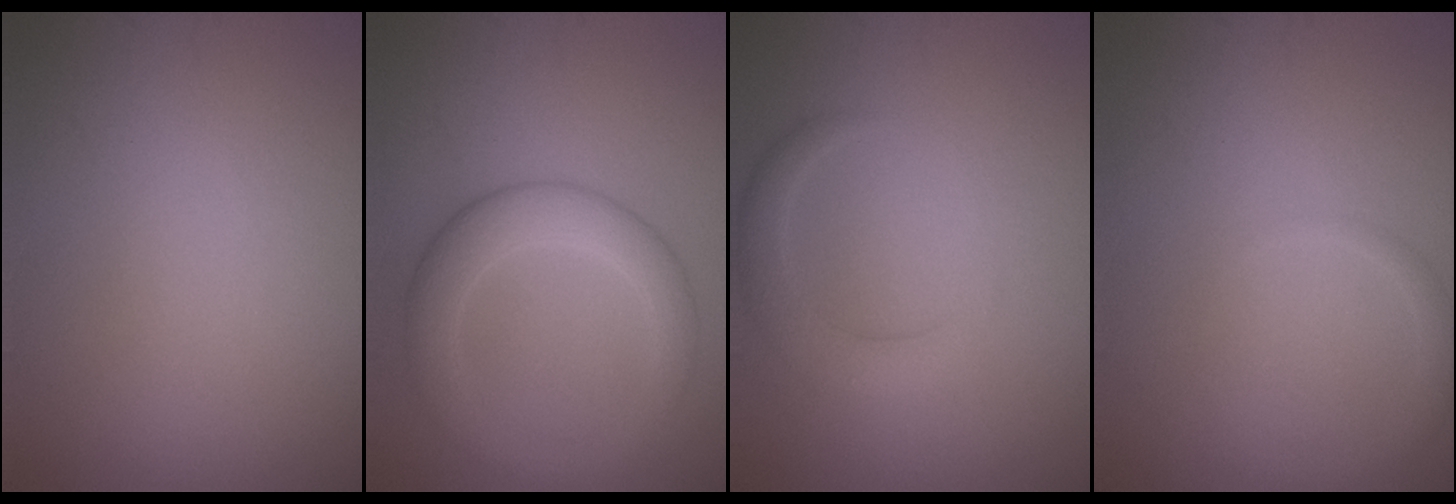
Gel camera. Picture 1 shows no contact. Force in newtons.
{"total": 4.3, "press": 4.3, "slide": 0.1}
{"total": 2.4, "press": 2.4, "slide": 0.2}
{"total": 1.3, "press": 1.3, "slide": 0.1}